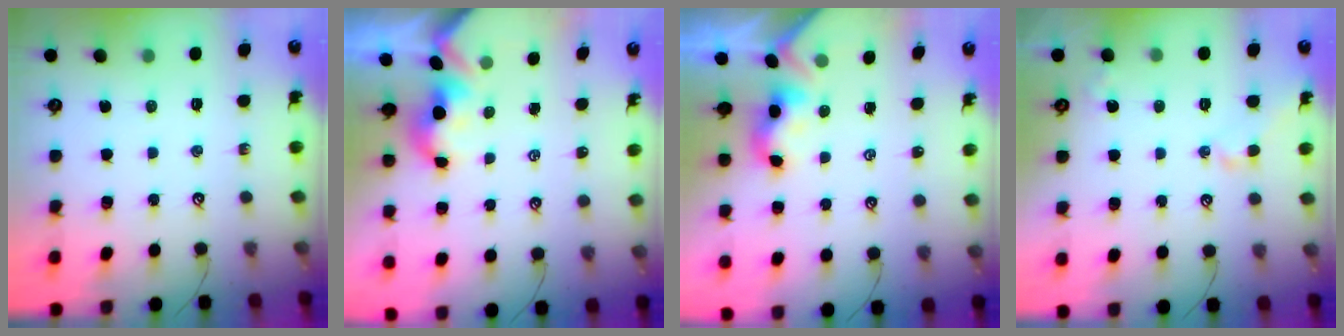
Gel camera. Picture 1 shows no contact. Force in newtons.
{"total": 1.6, "press": 1.6, "slide": 0.2}
{"total": 2.3, "press": 2.3, "slide": 0.2}
{"total": 1.9, "press": 1.8, "slide": 0.7}